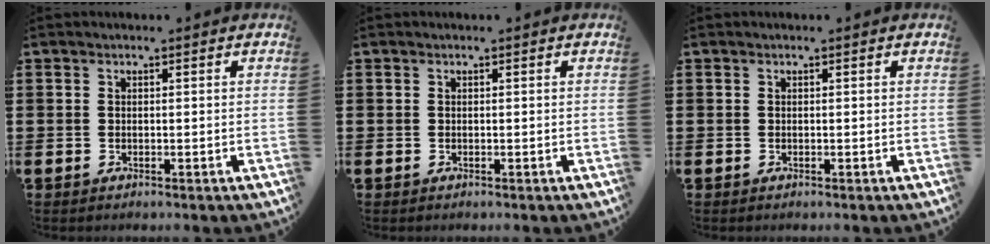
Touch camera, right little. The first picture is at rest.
{"total": 0.0}
{"total": 0.0}